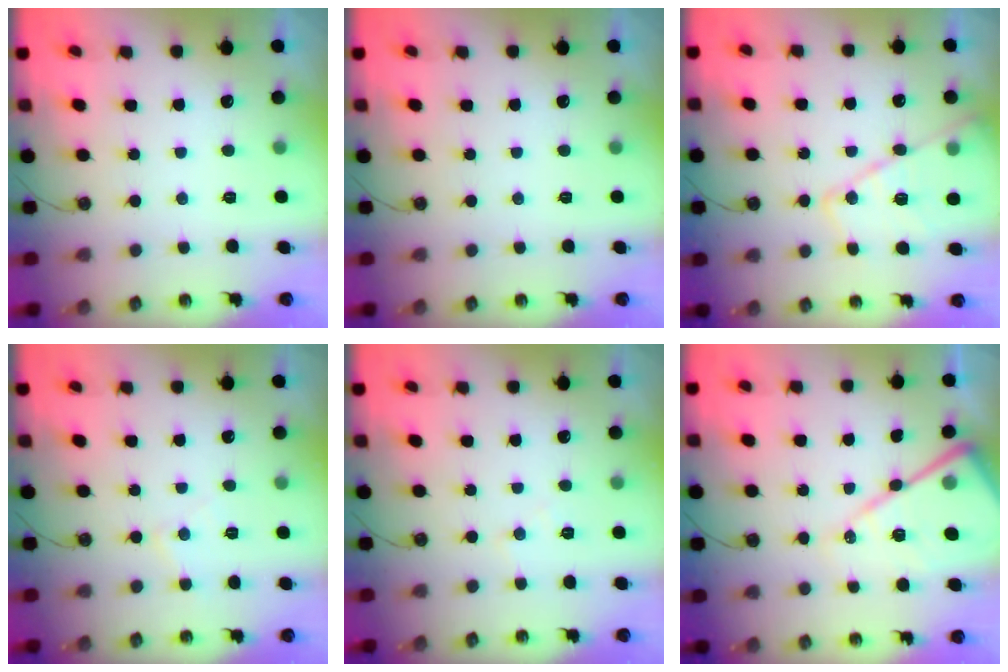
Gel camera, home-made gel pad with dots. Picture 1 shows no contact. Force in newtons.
{"total": 0.0}
{"total": 15.5, "press": 15.4, "slide": 1.2}
{"total": 5.3, "press": 5.3, "slide": 0.3}
{"total": 5.7, "press": 5.7, "slide": 0.9}
{"total": 17.6, "press": 17.5, "slide": 1.6}